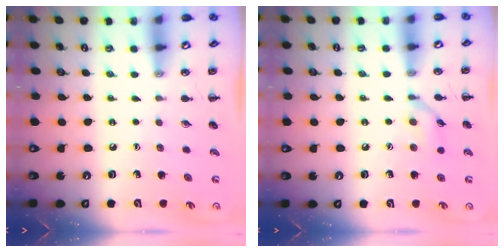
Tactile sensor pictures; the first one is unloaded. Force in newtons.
{"total": 7.8, "press": 7.8, "slide": 0.8}